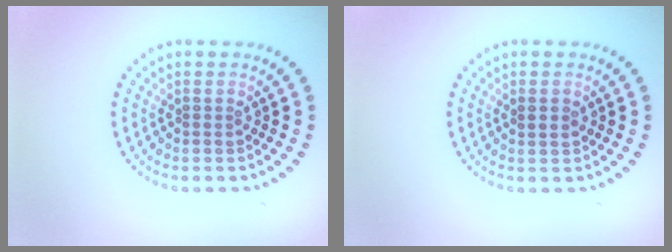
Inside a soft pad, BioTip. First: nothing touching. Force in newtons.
{"total": 1.2, "press": 1.2, "slide": 0.4}